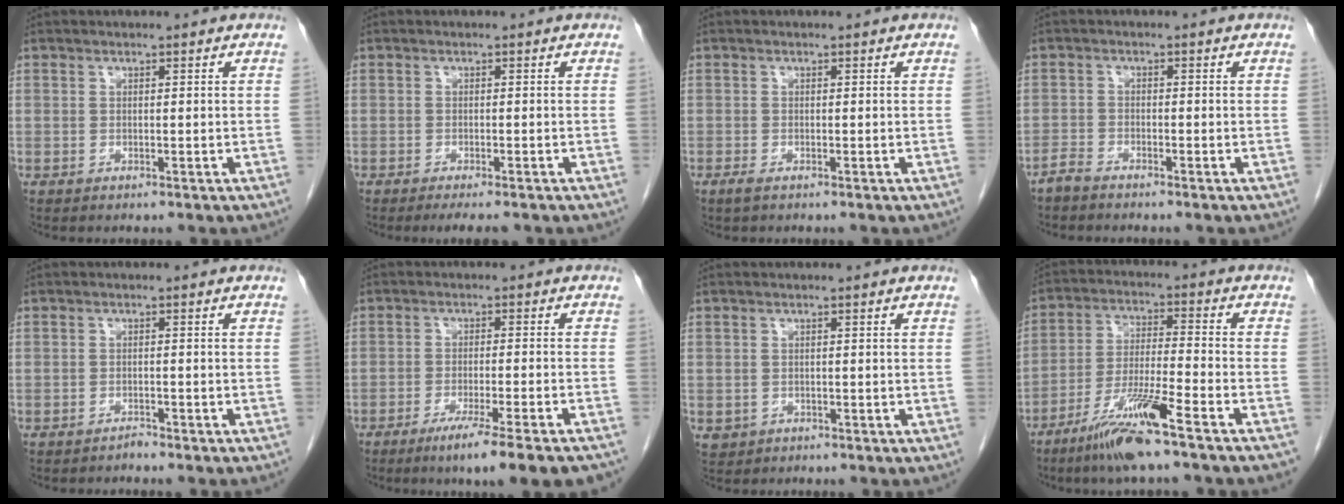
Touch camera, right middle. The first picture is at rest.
{"total": 4.2, "force": [-3.4, 0.7, 2.3], "torque": [-0.025, -0.009, -0.046]}
{"total": 1.0, "force": [-0.7, 0.2, 0.6], "torque": [-0.020, -0.003, -0.013]}
{"total": 2.0, "force": [-1.9, 0.3, 0.5], "torque": [-0.012, -0.002, -0.038]}
{"total": 1.1, "force": [-1.1, 0.0, 0.2], "torque": [-0.005, -0.001, -0.016]}
{"total": 13.0, "force": [-10.2, -0.1, 8.0], "torque": [-0.083, -0.026, -0.149]}
{"total": 1.6, "force": [-0.6, 1.5, 0.2], "torque": [-0.004, 0.005, -0.004]}
{"total": 11.4, "force": [-7.6, -0.4, 8.5], "torque": [-0.165, -0.028, -0.143]}